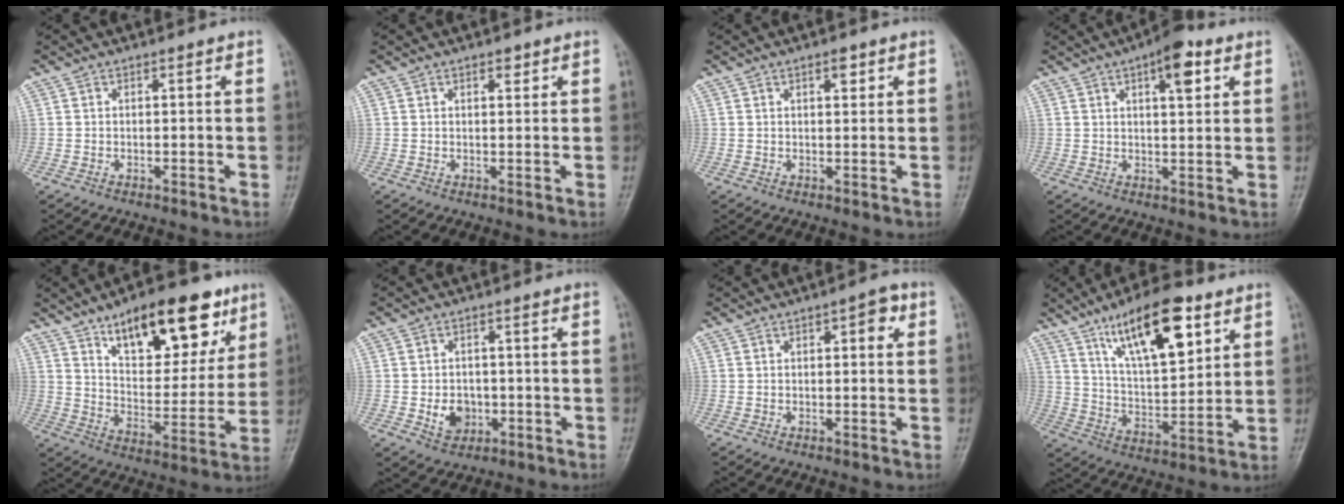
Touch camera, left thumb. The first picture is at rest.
{"total": 1.5, "force": [0.9, 0.7, 0.9], "torque": [-0.005, -0.003, 0.012]}
{"total": 2.1, "force": [1.2, 0.9, 1.5], "torque": [-0.014, -0.004, 0.015]}
{"total": 7.6, "force": [3.7, 2.9, 6.0], "torque": [-0.068, -0.008, 0.046]}
{"total": 21.7, "force": [12.3, 9.4, 15.2], "torque": [-0.175, -0.046, 0.197]}
{"total": 5.3, "force": [-1.3, 4.3, 2.8], "torque": [-0.022, 0.007, -0.016]}
{"total": 3.7, "force": [1.2, 1.5, 3.1], "torque": [-0.030, 0.004, 0.010]}
{"total": 17.9, "force": [9.6, 6.6, 13.6], "torque": [-0.191, -0.038, 0.166]}